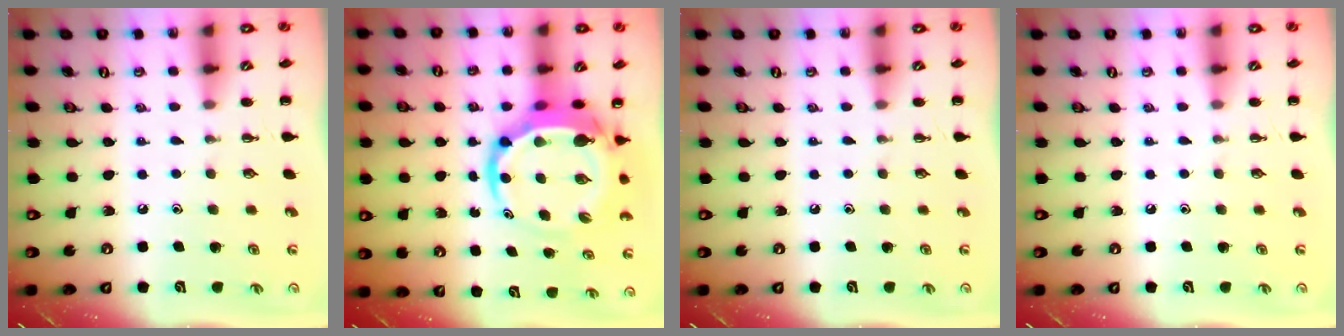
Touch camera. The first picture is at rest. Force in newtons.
{"total": 9.5, "press": 9.1, "slide": 2.6}
{"total": 0.0}
{"total": 0.0}